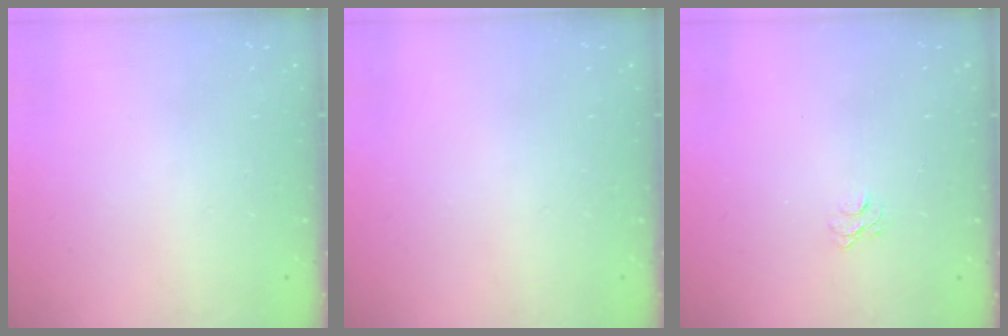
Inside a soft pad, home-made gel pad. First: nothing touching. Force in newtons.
{"total": 0.0}
{"total": 3.5, "press": 3.5, "slide": 0.3}